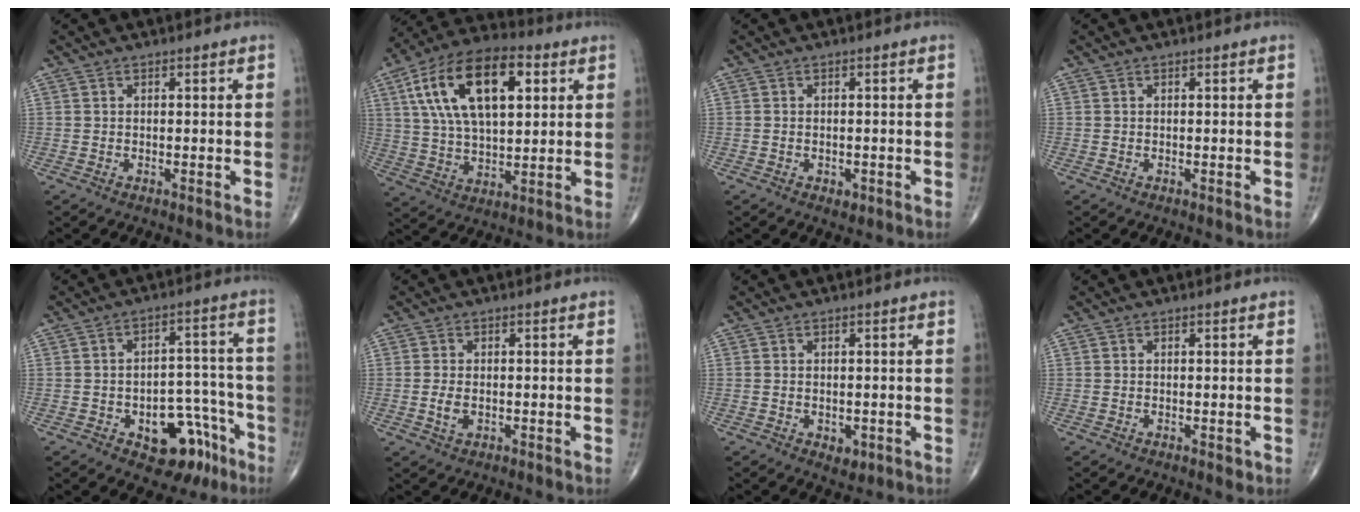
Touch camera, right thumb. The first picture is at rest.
{"total": 20.8, "force": [6.8, 10.4, 16.7], "torque": [-0.283, 0.001, 0.113]}
{"total": 1.5, "force": [-0.6, 1.1, 0.9], "torque": [-0.012, 0.001, -0.005]}
{"total": 0.0}
{"total": 12.9, "force": [-6.6, 7.6, 8.1], "torque": [-0.061, 0.057, -0.082]}
{"total": 2.8, "force": [-0.5, 1.7, 2.1], "torque": [-0.043, -0.002, -0.008]}
{"total": 4.3, "force": [-1.7, 2.9, 2.6], "torque": [-0.022, 0.008, -0.014]}
{"total": 0.9, "force": [-0.2, 0.5, 0.6], "torque": [-0.005, -0.001, -0.003]}